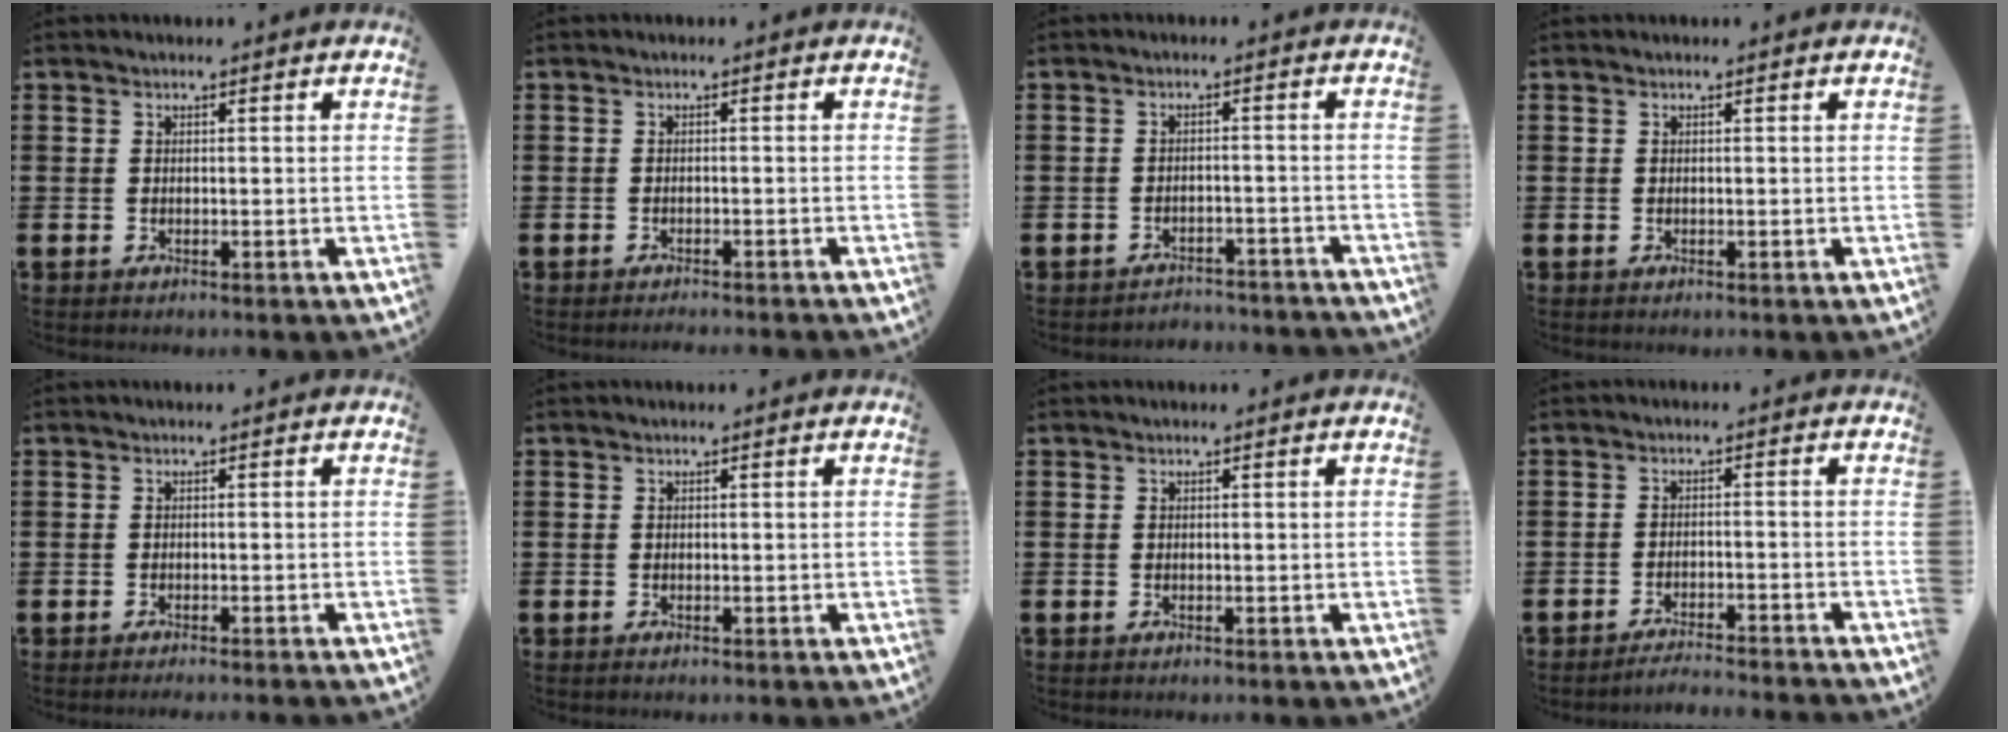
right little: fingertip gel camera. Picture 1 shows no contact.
{"total": 0.8, "force": [-0.7, -0.1, 0.1], "torque": [-0.002, -0.001, -0.015]}
{"total": 2.2, "force": [-2.2, 0.1, -0.3], "torque": [-0.003, 0.005, -0.048]}
{"total": 0.0}
{"total": 0.6, "force": [-0.5, -0.2, 0.1], "torque": [-0.001, -0.002, -0.011]}
{"total": 0.0}
{"total": 0.0}
{"total": 2.2, "force": [-2.1, -0.3, 0.5], "torque": [-0.008, 0.004, -0.042]}